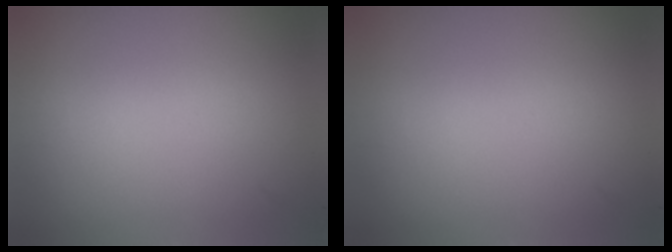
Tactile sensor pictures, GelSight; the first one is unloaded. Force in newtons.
{"total": 0.0}